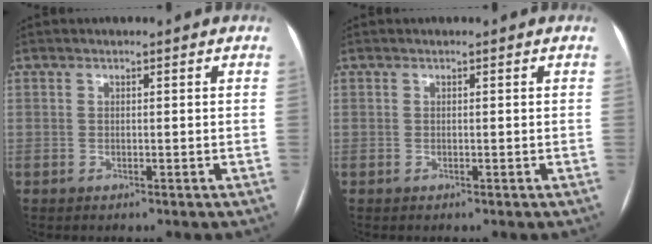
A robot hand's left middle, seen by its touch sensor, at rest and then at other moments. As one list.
[{"total": 0.0}]